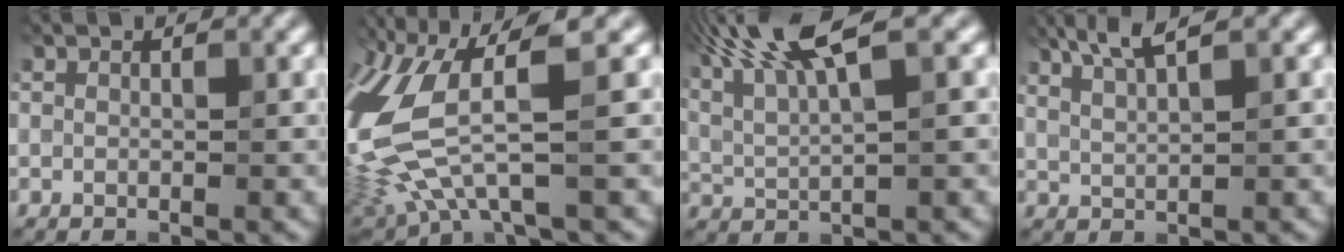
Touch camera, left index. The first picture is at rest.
{"total": 9.7, "force": [0.3, 3.3, 9.1], "torque": [-0.225, -0.015, 0.003]}
{"total": 9.4, "force": [5.2, 2.4, 7.4], "torque": [-0.132, 0.021, 0.087]}
{"total": 3.8, "force": [2.6, 0.6, 2.7], "torque": [-0.045, 0.010, 0.051]}